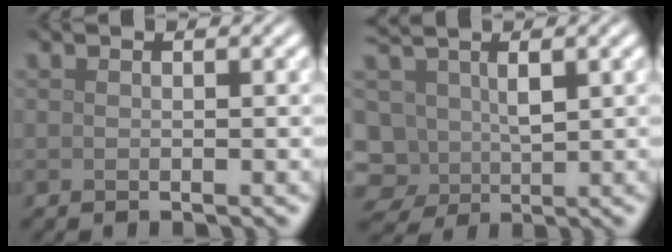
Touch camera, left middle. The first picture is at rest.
{"total": 6.0, "force": [0.3, 4.5, 4.0], "torque": [-0.101, -0.004, 0.008]}